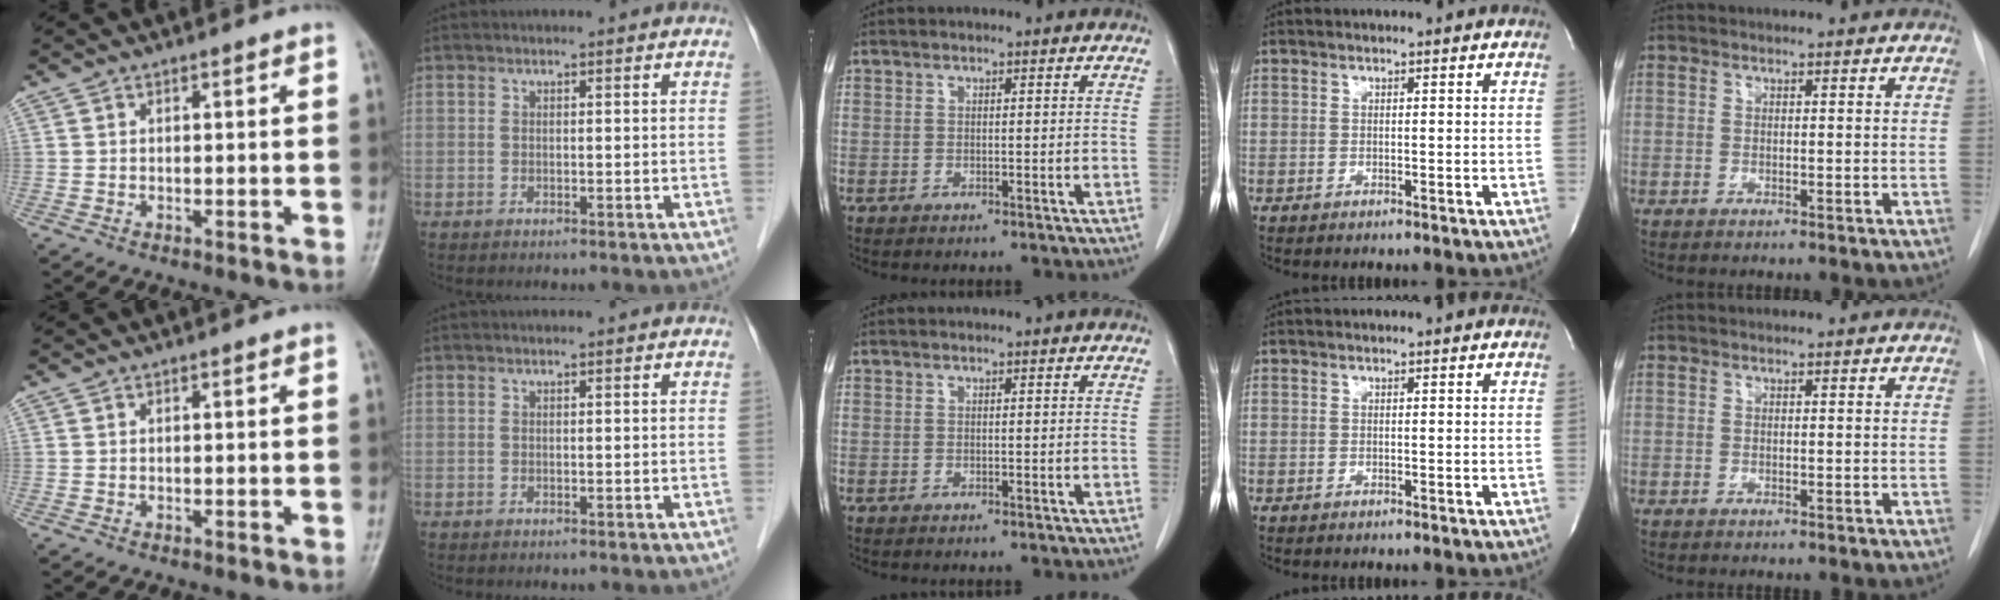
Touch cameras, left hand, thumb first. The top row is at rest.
{}